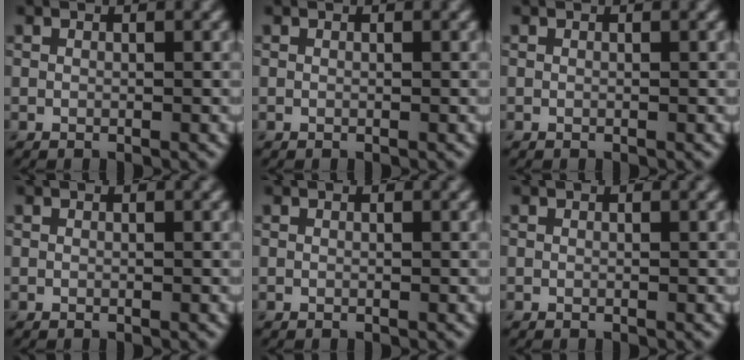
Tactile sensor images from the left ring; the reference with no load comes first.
{"total": 0.0}
{"total": 0.0}
{"total": 0.0}
{"total": 0.0}
{"total": 0.0}